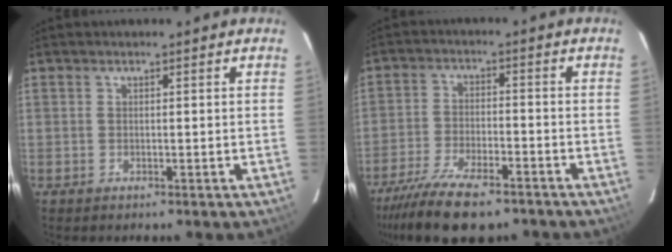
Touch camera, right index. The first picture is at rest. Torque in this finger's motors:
{"motor_torque": [1.39, -0.75, 0.52, 0.08]}